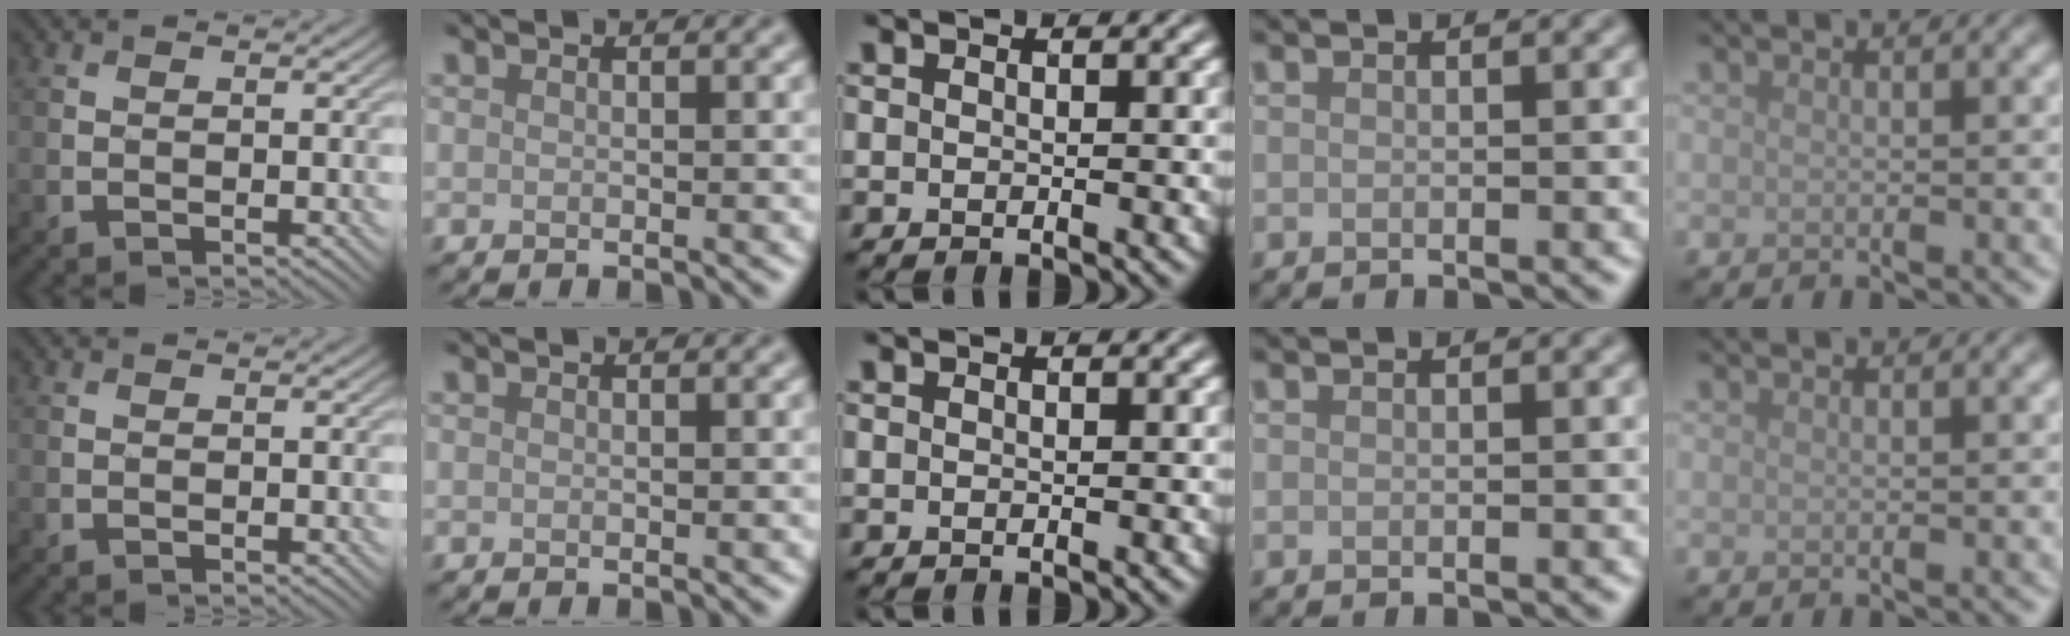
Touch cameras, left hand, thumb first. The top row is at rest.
{}